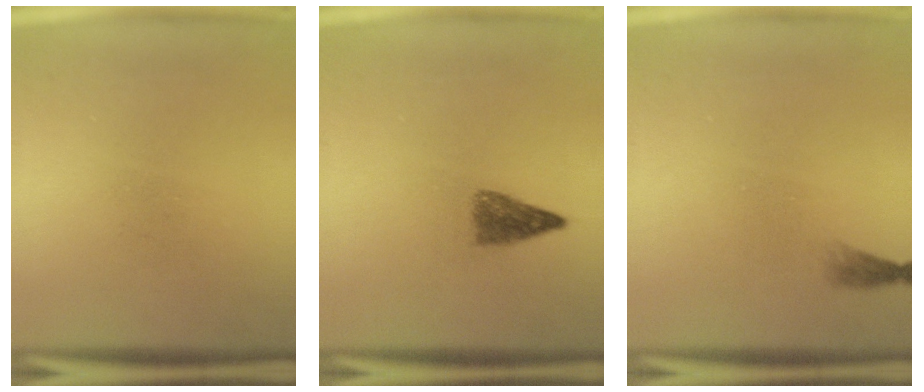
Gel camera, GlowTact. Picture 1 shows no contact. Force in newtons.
{"total": 2.9}
{"total": 1.1}